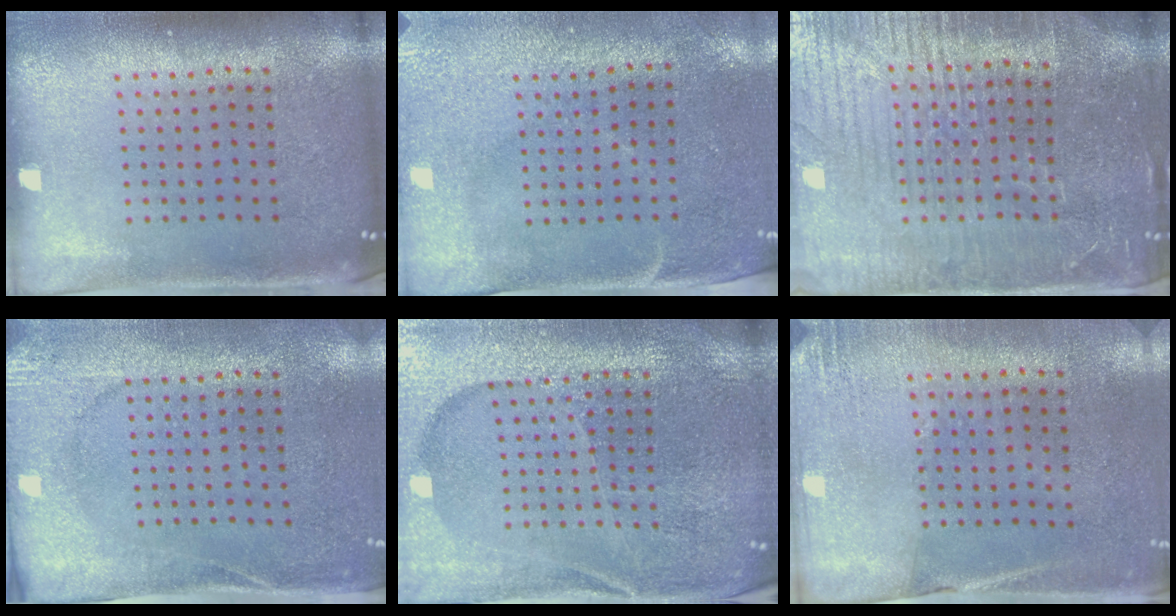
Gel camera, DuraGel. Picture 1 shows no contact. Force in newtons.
{"total": 2.9, "press": 2.4, "slide": 1.6}
{"total": 4.4, "press": 4.1, "slide": 1.5}
{"total": 2.6, "press": 2.2, "slide": 1.4}
{"total": 3.7, "press": 3.7, "slide": 0.8}
{"total": 2.6, "press": 2.3, "slide": 1.1}